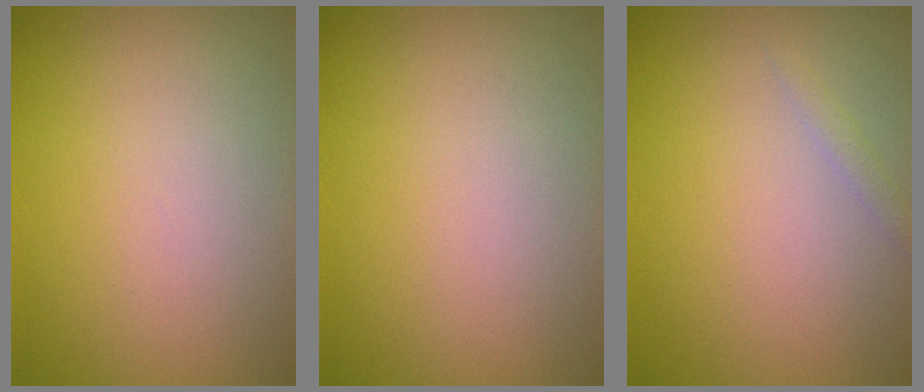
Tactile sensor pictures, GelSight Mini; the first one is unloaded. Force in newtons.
{"total": 0.0}
{"total": 0.7, "press": 0.7, "slide": 0.0}